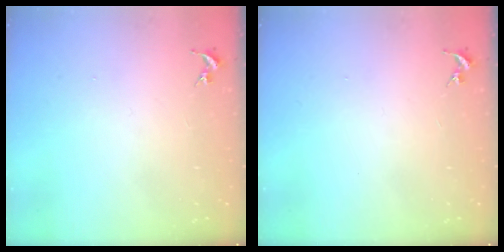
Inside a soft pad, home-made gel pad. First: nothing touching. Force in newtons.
{"total": 0.0}